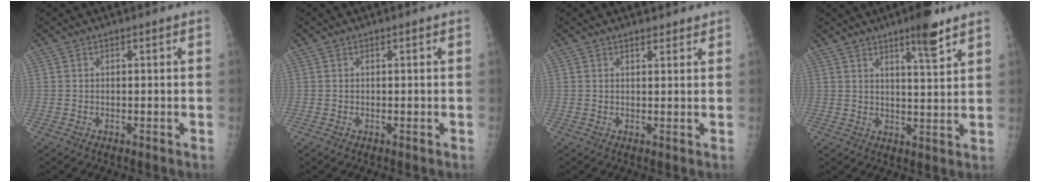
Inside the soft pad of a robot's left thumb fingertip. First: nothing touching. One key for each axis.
{"total": 0.0}
{"total": 1.7, "fx": 1.5, "fy": 0.7, "fz": 0.5, "tx": 0.000, "ty": -0.010, "tz": 0.019}
{"total": 7.2, "fx": 4.9, "fy": 1.1, "fz": 5.2, "tx": -0.071, "ty": -0.032, "tz": 0.071}